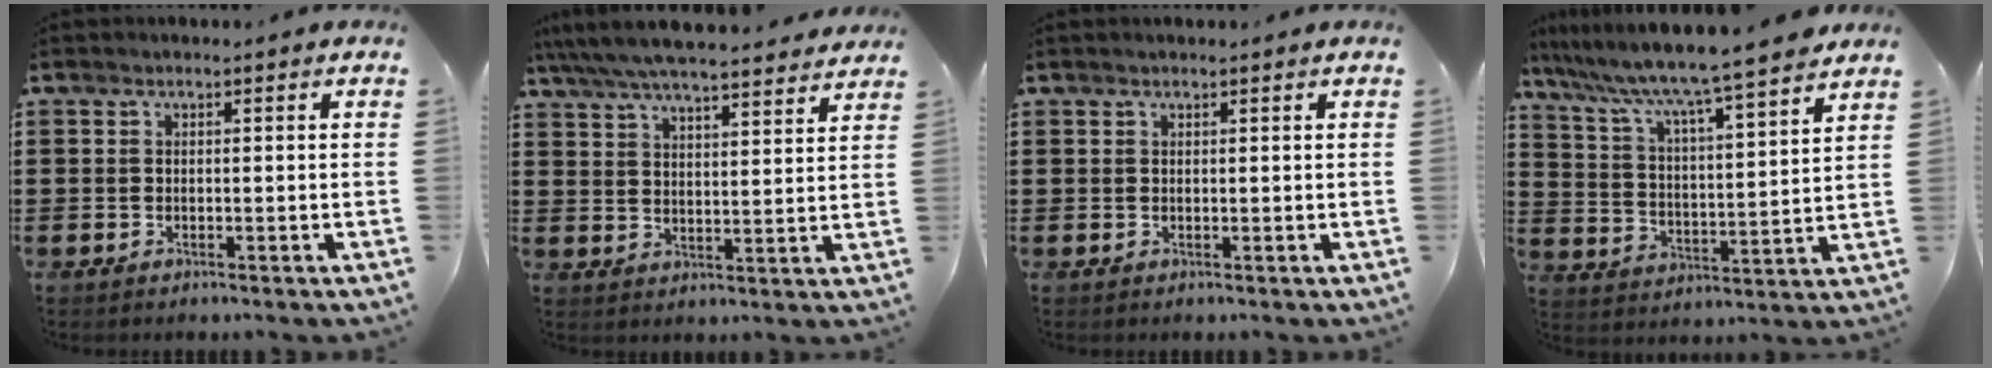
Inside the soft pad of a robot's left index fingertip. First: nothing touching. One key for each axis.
{"total": 6.3, "fx": 6.0, "fy": 0.4, "fz": 2.1, "tx": -0.064, "ty": -0.030, "tz": 0.104}
{"total": 0.5, "fx": 0.4, "fy": 0.0, "fz": 0.3, "tx": -0.007, "ty": 0.000, "tz": 0.009}
{"total": 7.0, "fx": 6.4, "fy": -0.8, "fz": 2.8, "tx": -0.084, "ty": -0.055, "tz": 0.100}